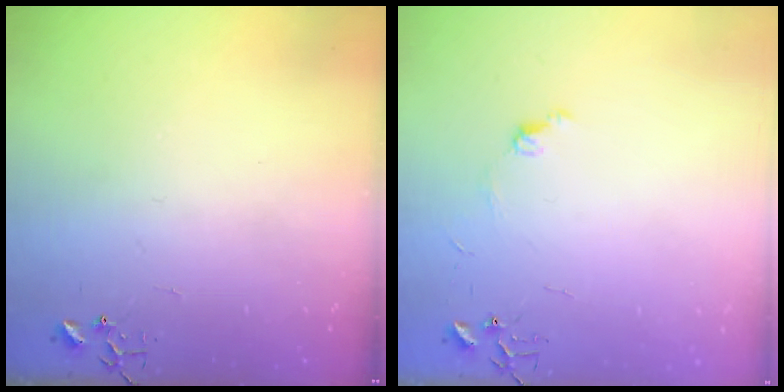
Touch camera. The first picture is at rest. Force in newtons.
{"total": 5.2, "press": 5.1, "slide": 0.7}